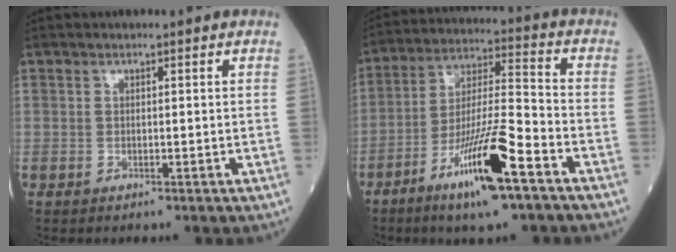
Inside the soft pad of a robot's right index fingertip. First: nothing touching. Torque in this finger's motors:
{"motor_torque": [1.73, -0.41, 1.06, 0.21]}